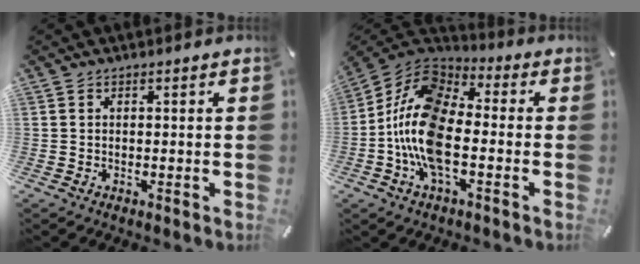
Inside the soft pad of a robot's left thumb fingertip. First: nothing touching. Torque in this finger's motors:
{"motor_torque": [0.42, 1.91, 1.45, -0.76, 0.83]}